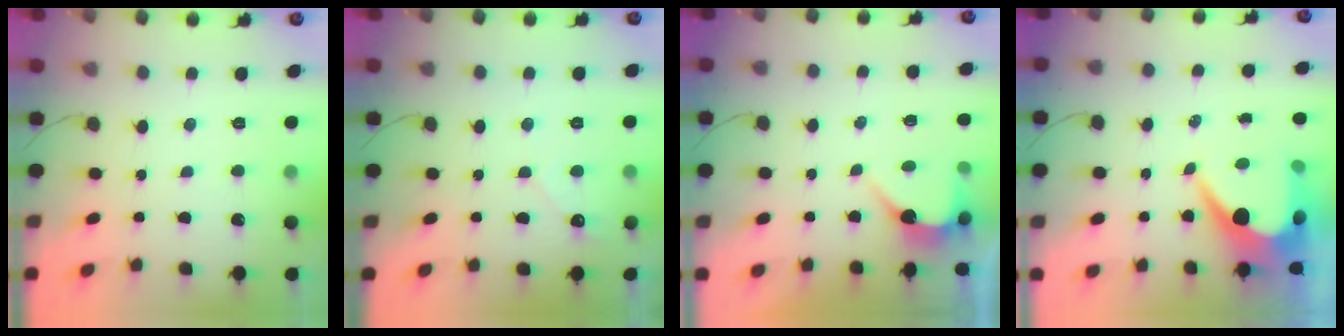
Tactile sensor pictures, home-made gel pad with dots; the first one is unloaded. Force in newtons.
{"total": 2.7, "press": 2.7, "slide": 0.1}
{"total": 4.7, "press": 4.7, "slide": 0.2}
{"total": 9.3, "press": 9.3, "slide": 0.6}